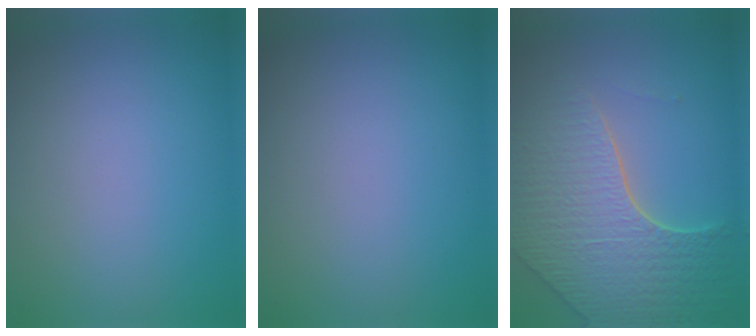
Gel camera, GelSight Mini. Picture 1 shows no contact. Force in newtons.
{"total": 0.0}
{"total": 7.9, "press": 5.7, "slide": 5.5}